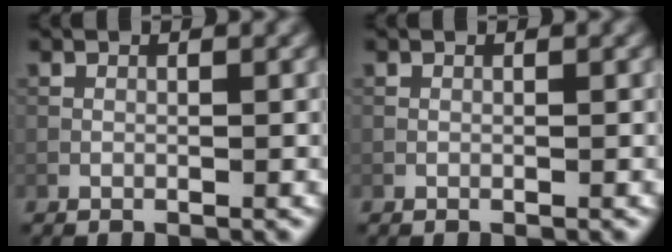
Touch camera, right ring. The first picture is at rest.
{"total": 0.0}